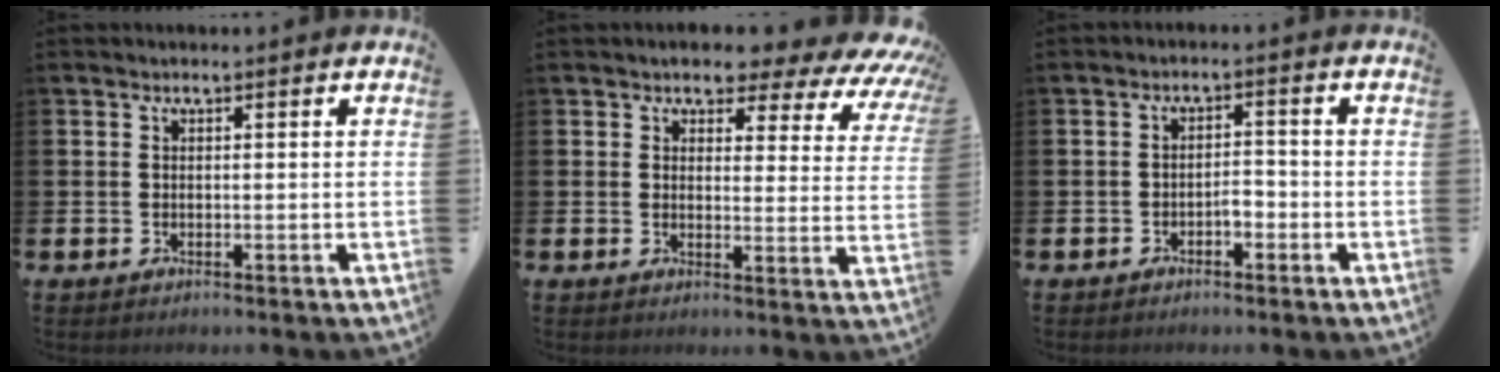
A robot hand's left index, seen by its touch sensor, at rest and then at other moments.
{"total": 4.7, "force": [4.0, 2.0, 1.5], "torque": [-0.034, -0.039, 0.059]}
{"total": 1.9, "force": [-1.1, 0.9, 1.2], "torque": [-0.025, 0.003, -0.023]}